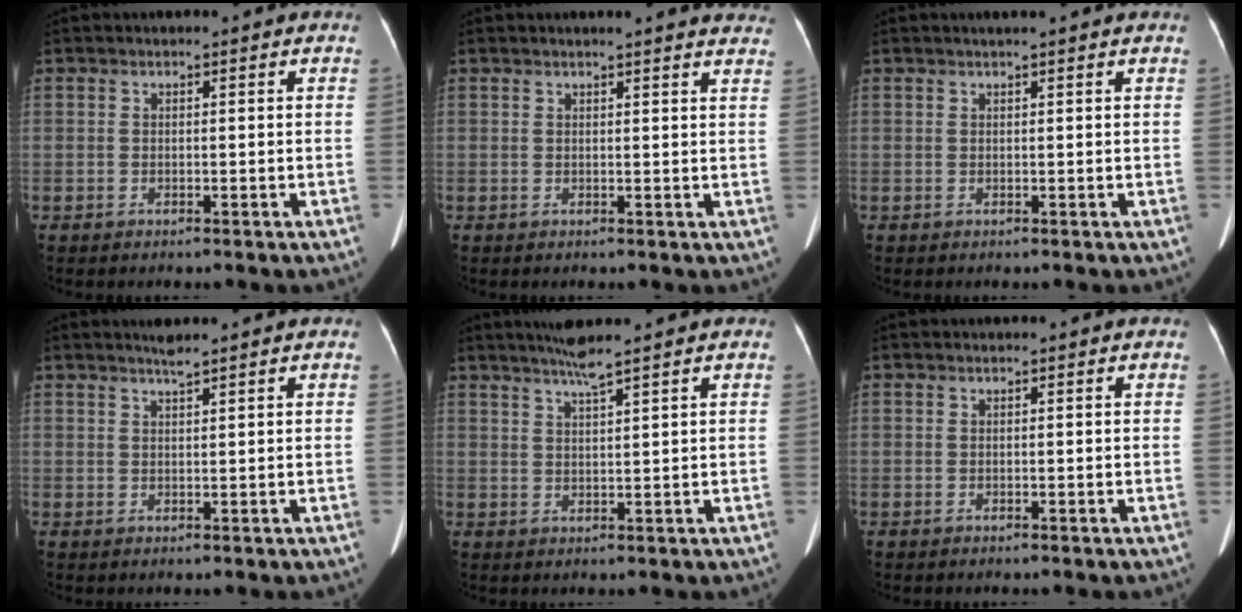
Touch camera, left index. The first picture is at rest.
{"total": 10.3, "force": [9.6, 1.0, 3.5], "torque": [-0.021, -0.009, 0.083]}
{"total": 2.1, "force": [1.7, -0.2, 1.1], "torque": [-0.009, 0.018, 0.023]}
{"total": 1.6, "force": [1.3, -0.3, 0.8], "torque": [-0.016, 0.002, 0.028]}
{"total": 3.7, "force": [2.9, -1.0, 2.0], "torque": [-0.038, 0.000, 0.057]}
{"total": 0.0}